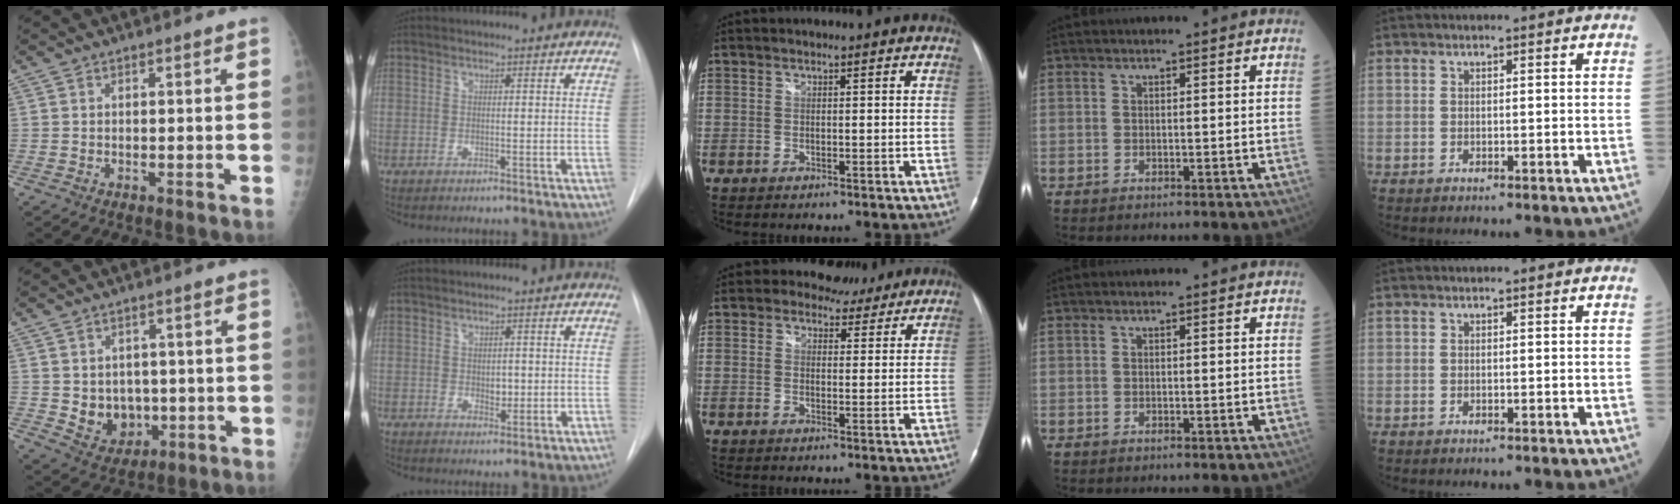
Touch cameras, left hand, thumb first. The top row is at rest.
{"thumb": {"total": 8.0, "force": [-0.6, 6.6, 4.4], "torque": [-0.031, -0.004, 0.010]}, "index": {"total": 2.0, "force": [0.0, 1.4, 1.4], "torque": [-0.018, -0.001, 0.004]}, "middle": {"total": 4.4, "force": [3.6, 2.4, 0.4], "torque": [-0.004, 0.000, 0.041]}}